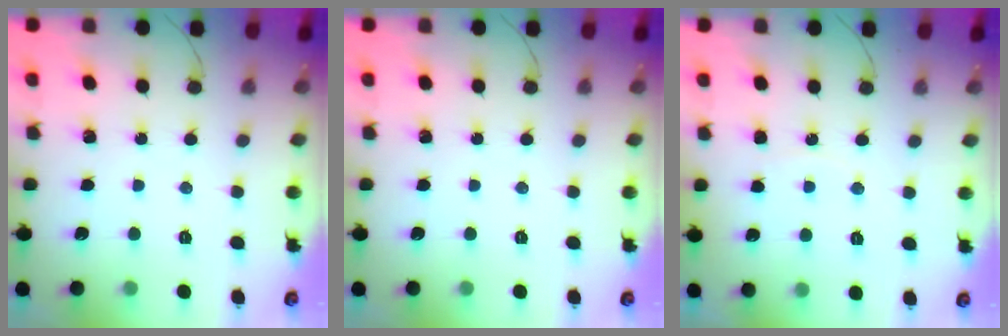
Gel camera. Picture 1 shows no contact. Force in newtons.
{"total": 0.0}
{"total": 6.3, "press": 6.3, "slide": 0.5}